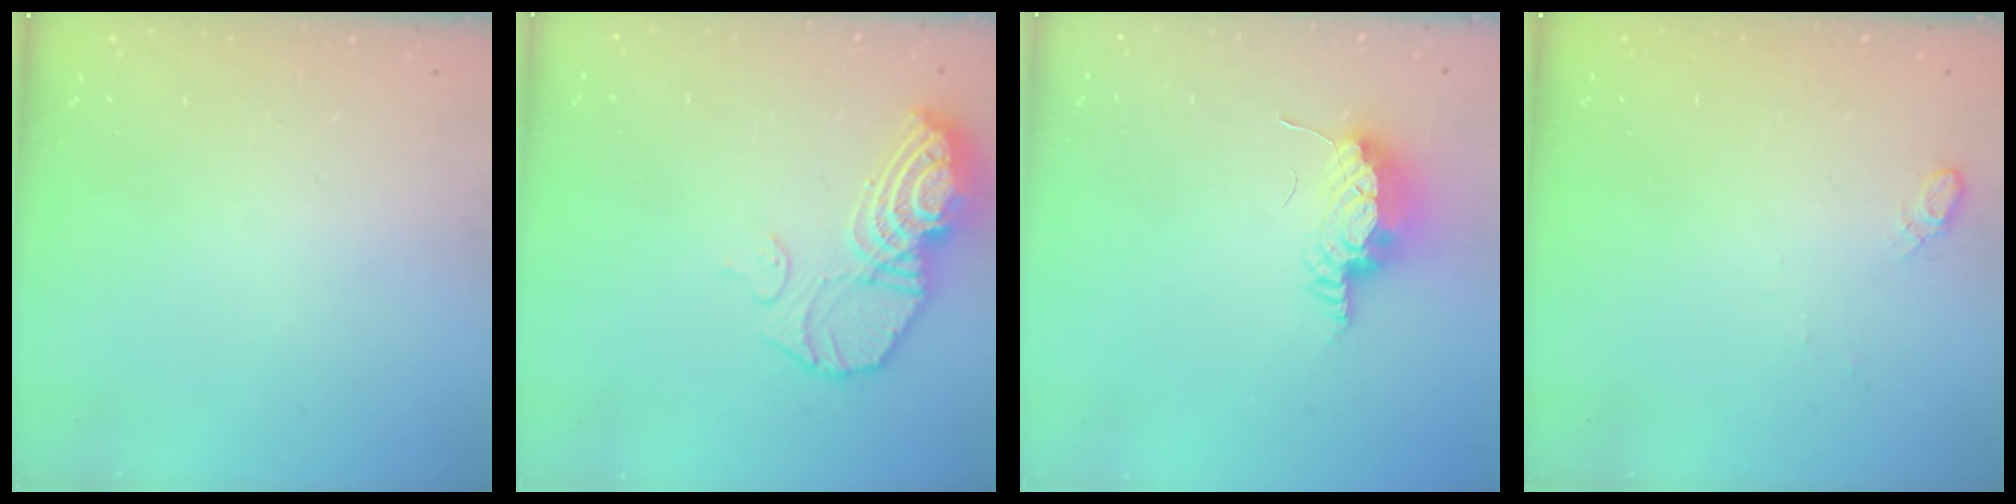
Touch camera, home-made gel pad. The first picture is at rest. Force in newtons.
{"total": 13.2, "press": 13.1, "slide": 1.2}
{"total": 16.0, "press": 11.3, "slide": 11.4}
{"total": 4.8, "press": 4.7, "slide": 0.7}